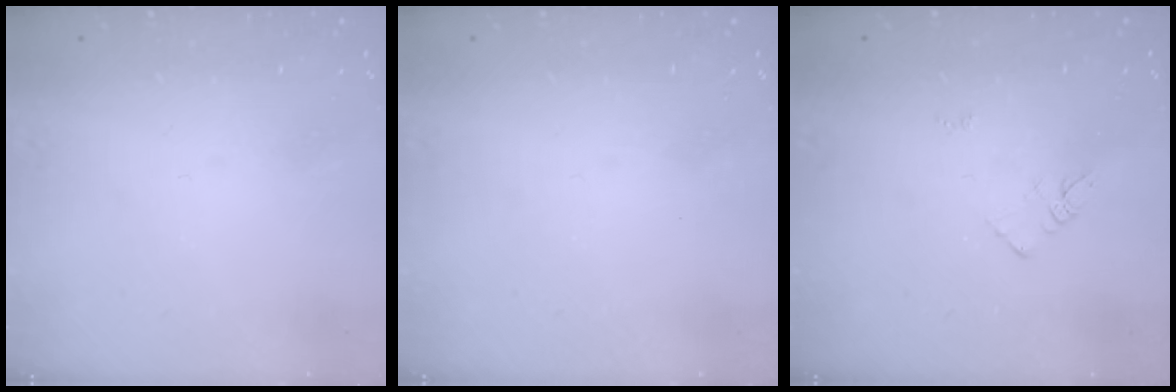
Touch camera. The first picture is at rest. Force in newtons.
{"total": 0.0}
{"total": 3.8, "press": 3.8, "slide": 0.4}